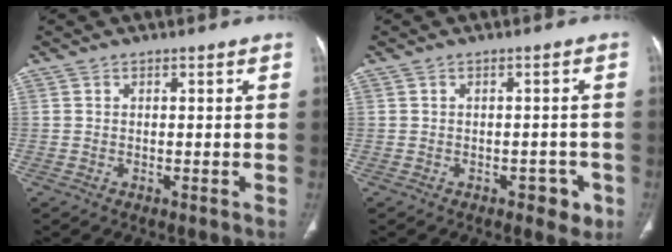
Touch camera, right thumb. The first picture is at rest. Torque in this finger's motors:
{"motor_torque": [-0.07, 0.18, -0.18, 0.17, -0.02]}